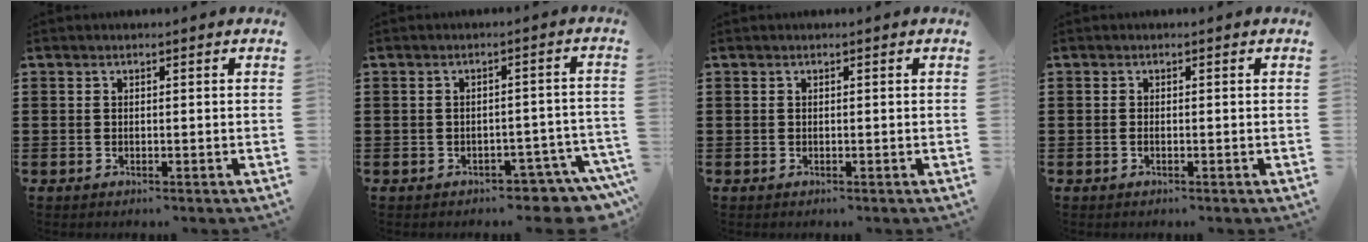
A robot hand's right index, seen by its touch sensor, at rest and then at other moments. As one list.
[{"total": 3.2, "force": [-3.0, 0.6, 1.1], "torque": [-0.022, 0.003, -0.060]}, {"total": 0.0}, {"total": 0.5, "force": [-0.3, 0.1, 0.4], "torque": [-0.008, -0.003, -0.004]}]